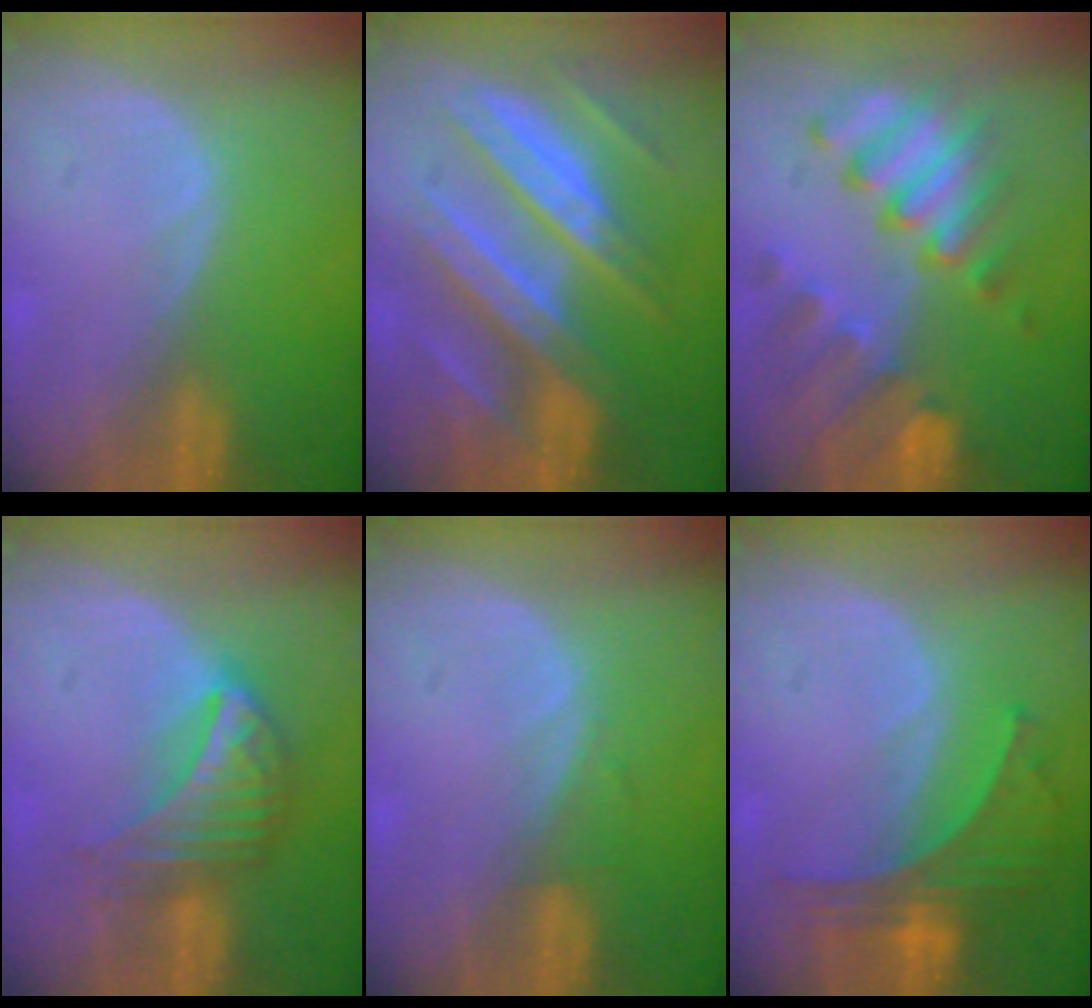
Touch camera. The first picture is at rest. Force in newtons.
{"total": 11.4, "press": 11.3, "slide": 1.0}
{"total": 10.4, "press": 9.0, "slide": 5.2}
{"total": 7.5, "press": 6.6, "slide": 3.6}
{"total": 0.7, "press": 0.7, "slide": 0.1}
{"total": 6.2, "press": 6.0, "slide": 1.4}